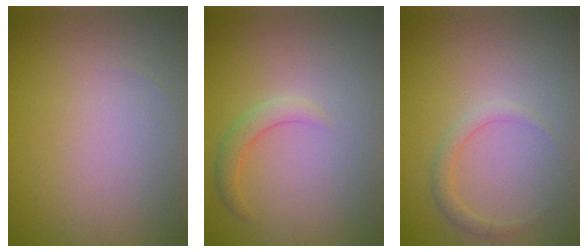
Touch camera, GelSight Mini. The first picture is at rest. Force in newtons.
{"total": 1.7, "press": 1.7, "slide": 0.1}
{"total": 1.4, "press": 1.4, "slide": 0.2}